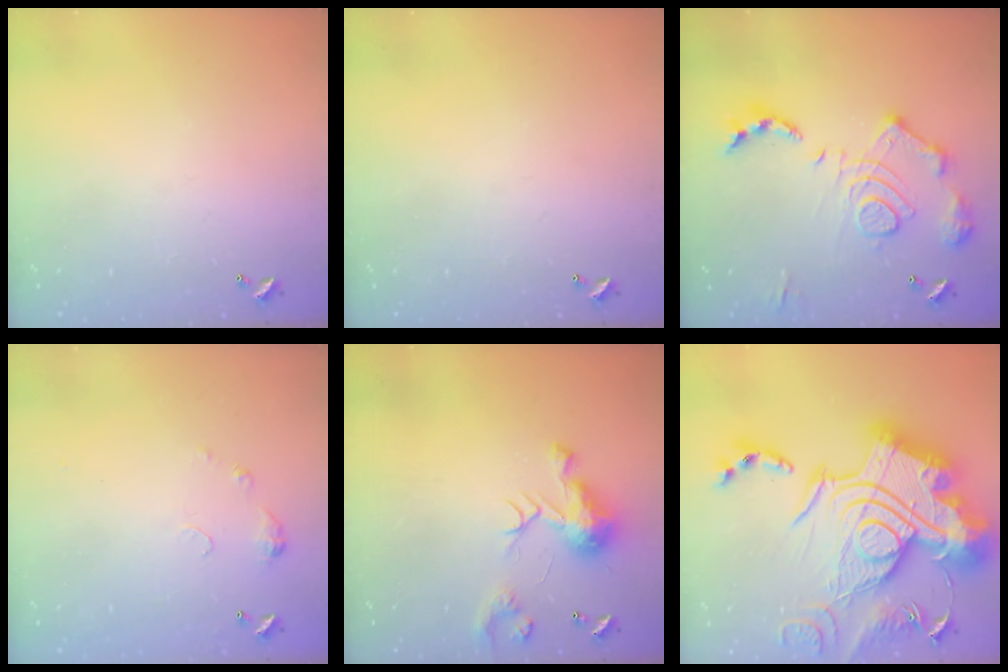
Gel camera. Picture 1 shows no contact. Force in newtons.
{"total": 0.0}
{"total": 16.6, "press": 16.6, "slide": 1.7}
{"total": 4.7, "press": 4.6, "slide": 0.7}
{"total": 9.7, "press": 9.7, "slide": 0.8}
{"total": 0.7, "press": 0.7, "slide": 0.1}